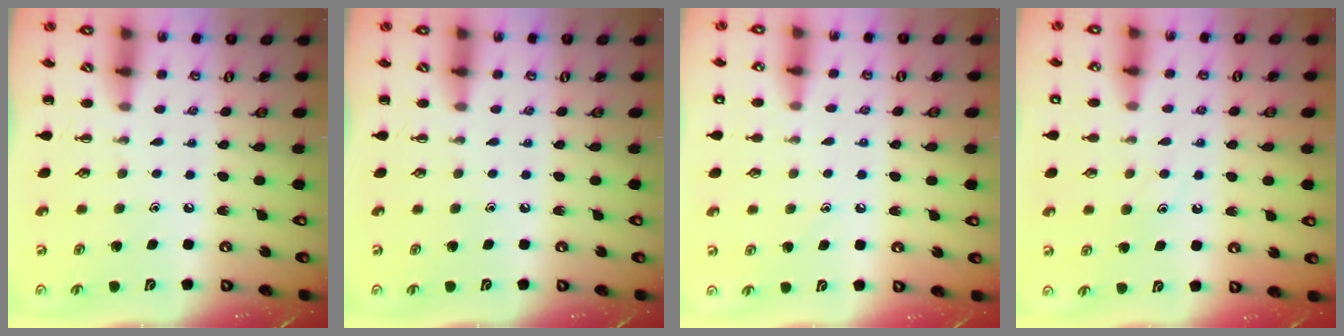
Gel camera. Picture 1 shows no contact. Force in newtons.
{"total": 0.0}
{"total": 7.5, "press": 7.2, "slide": 2.1}
{"total": 8.3, "press": 8.3, "slide": 1.1}